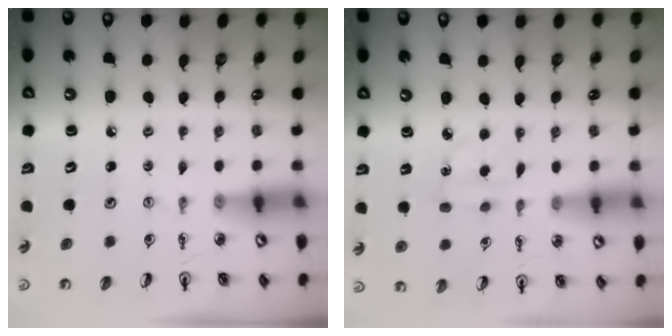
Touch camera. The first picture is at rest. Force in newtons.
{"total": 2.6, "press": 2.5, "slide": 0.7}